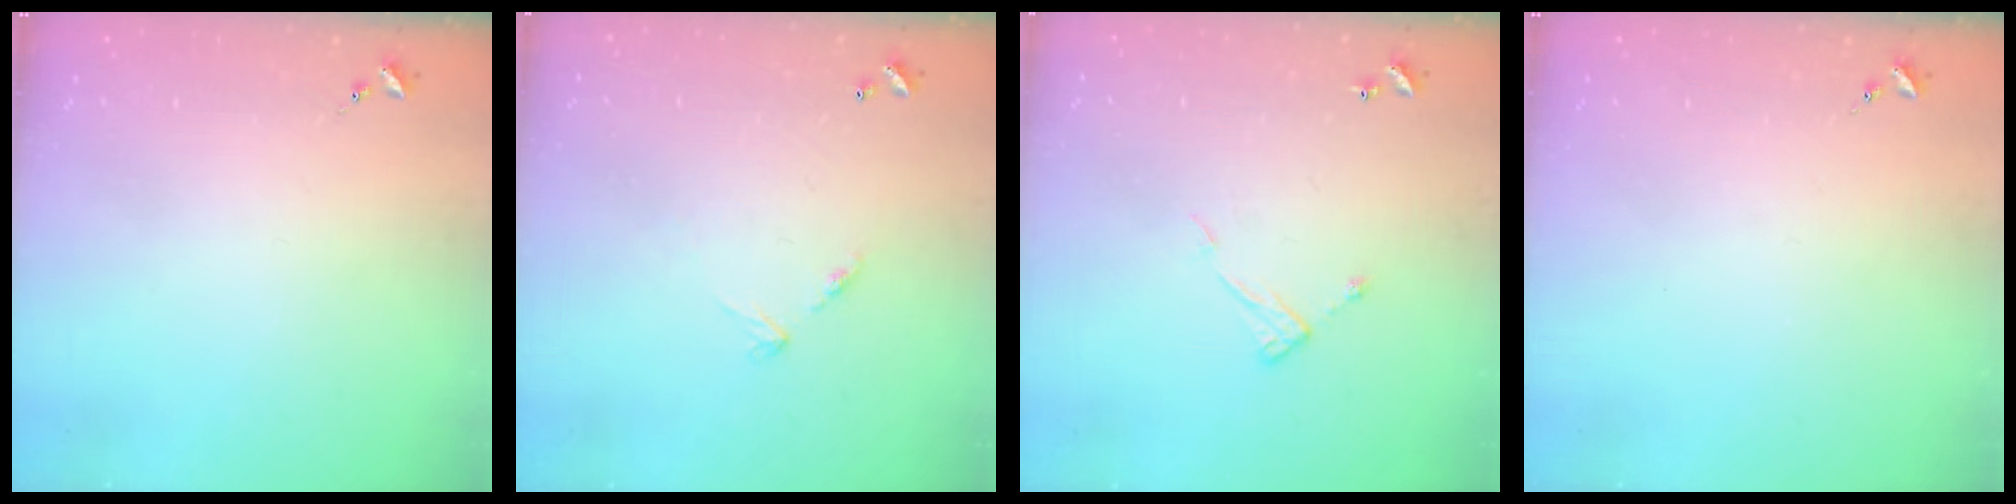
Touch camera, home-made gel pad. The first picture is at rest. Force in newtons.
{"total": 6.0, "press": 6.0, "slide": 0.5}
{"total": 7.3, "press": 7.3, "slide": 0.4}
{"total": 0.0}